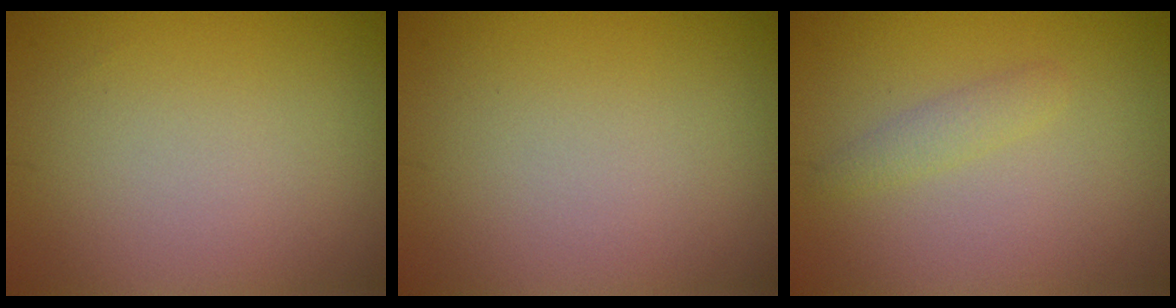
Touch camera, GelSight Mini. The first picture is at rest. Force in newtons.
{"total": 0.0}
{"total": 1.3, "press": 1.3, "slide": 0.0}